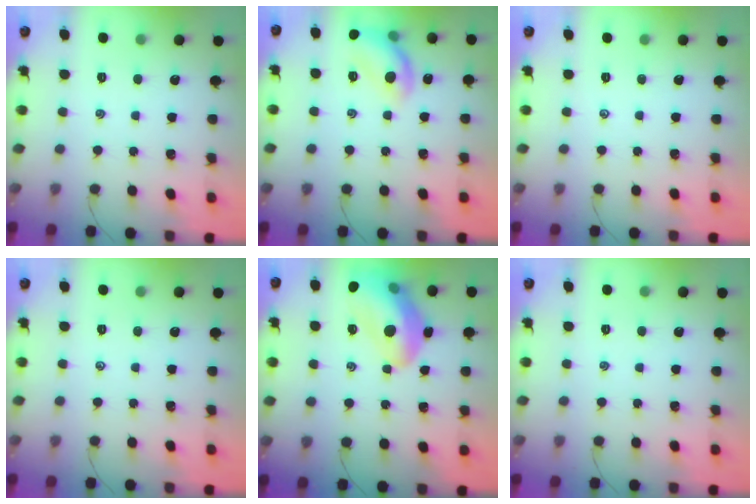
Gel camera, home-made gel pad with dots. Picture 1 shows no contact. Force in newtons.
{"total": 13.9, "press": 13.9, "slide": 1.1}
{"total": 0.0}
{"total": 0.0}
{"total": 17.3, "press": 17.0, "slide": 2.9}
{"total": 0.0}